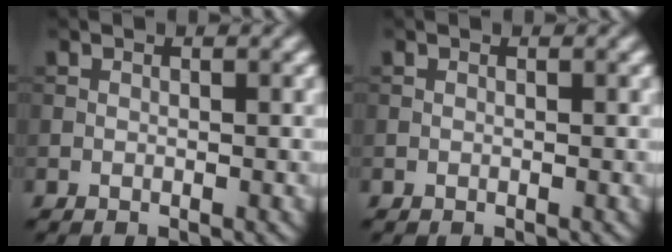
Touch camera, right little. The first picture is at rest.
{"total": 0.0}